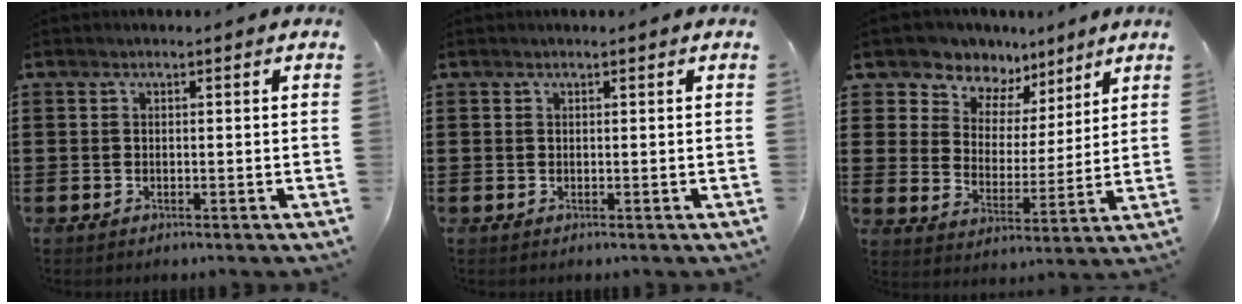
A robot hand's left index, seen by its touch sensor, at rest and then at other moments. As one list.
[{"total": 0.0}, {"total": 6.8, "force": [5.7, 3.8, 0.2], "torque": [-0.048, -0.036, 0.103]}]